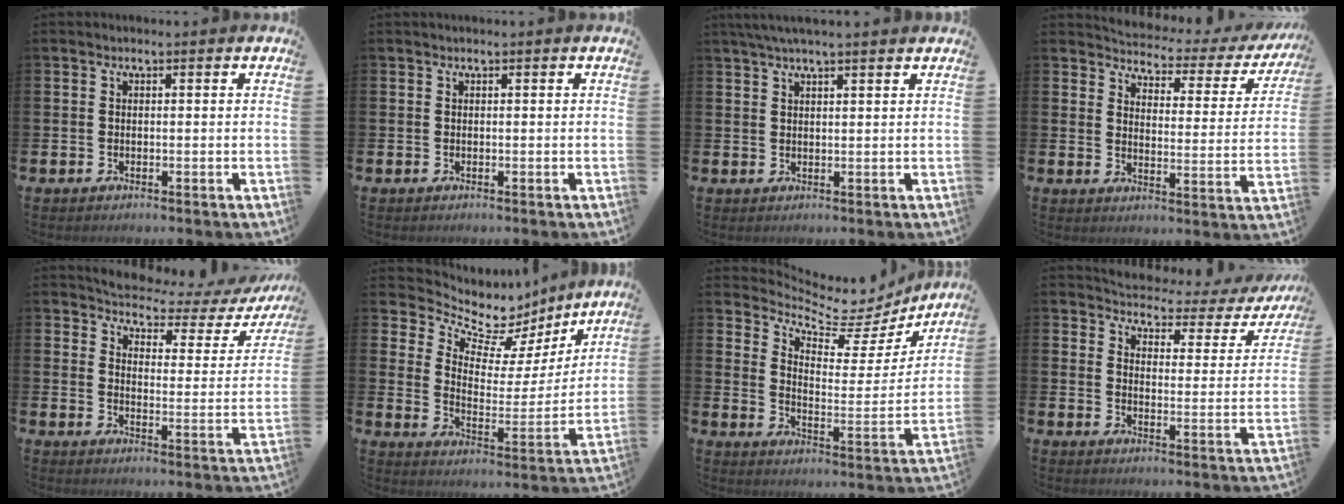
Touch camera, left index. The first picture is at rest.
{"total": 0.0}
{"total": 3.2, "force": [2.7, 0.1, 1.7], "torque": [-0.037, -0.001, 0.050]}
{"total": 3.1, "force": [2.8, 1.2, 0.6], "torque": [-0.030, -0.030, 0.037]}
{"total": 4.8, "force": [4.5, 1.3, 1.0], "torque": [-0.036, -0.040, 0.067]}
{"total": 8.7, "force": [7.1, 4.3, 2.6], "torque": [-0.083, -0.049, 0.124]}
{"total": 7.5, "force": [6.7, 2.6, 2.0], "torque": [-0.050, -0.065, 0.108]}
{"total": 3.4, "force": [3.1, 1.1, 0.7], "torque": [-0.025, -0.036, 0.041]}